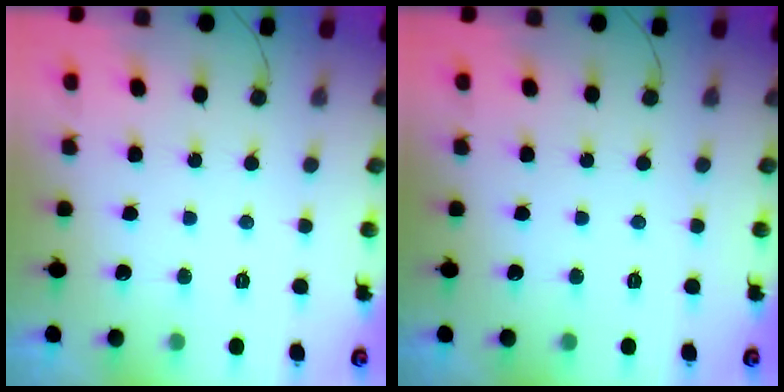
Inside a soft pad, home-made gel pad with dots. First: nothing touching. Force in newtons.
{"total": 0.0}